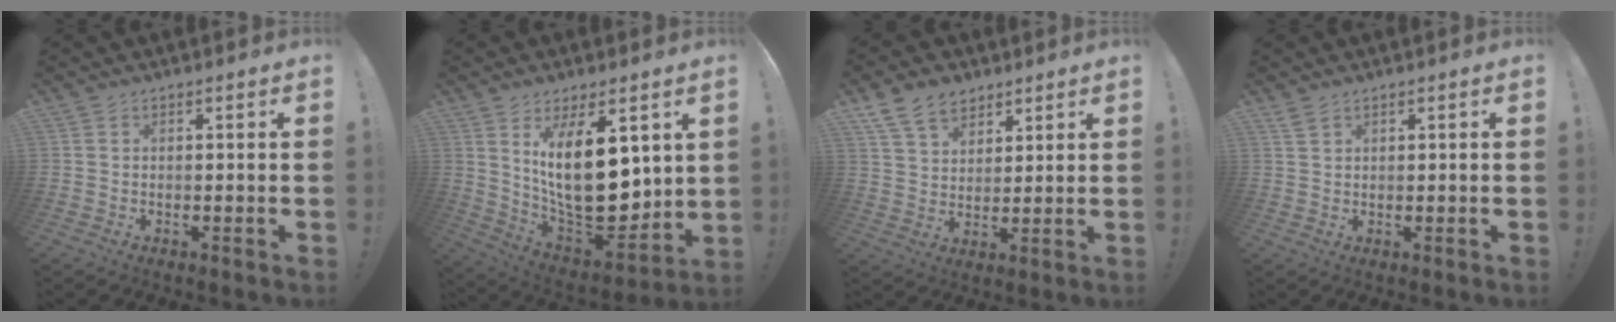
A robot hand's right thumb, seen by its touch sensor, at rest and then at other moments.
{"total": 21.3, "force": [5.2, 10.1, 18.1], "torque": [-0.313, -0.052, 0.094]}
{"total": 10.3, "force": [6.8, 6.8, 3.9], "torque": [-0.074, -0.031, 0.133]}
{"total": 2.2, "force": [1.6, 0.9, 1.2], "torque": [-0.020, -0.005, 0.030]}